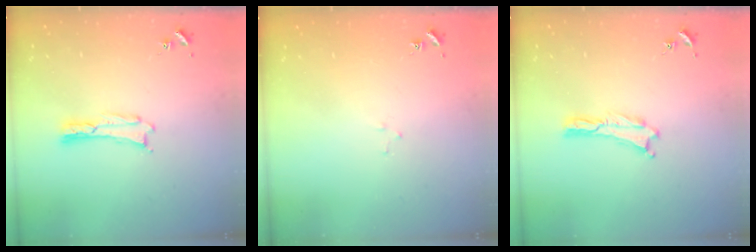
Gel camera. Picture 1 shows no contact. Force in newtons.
{"total": 1.6, "press": 1.6, "slide": 0.1}
{"total": 0.0}